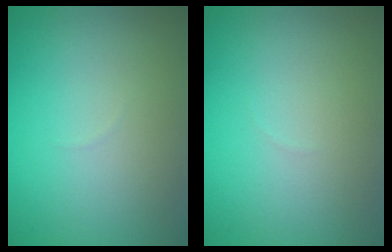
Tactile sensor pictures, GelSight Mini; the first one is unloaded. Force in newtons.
{"total": 0.0}